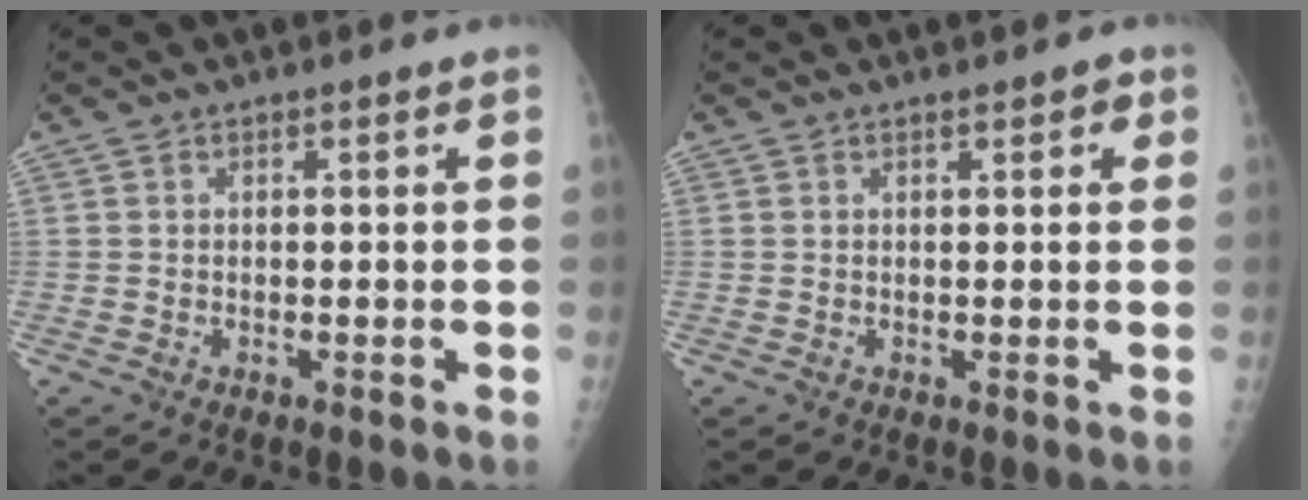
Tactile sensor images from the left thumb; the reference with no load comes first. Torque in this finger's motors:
{"motor_torque": [-0.09, 0.21, -0.28, -0.12, 0.01]}